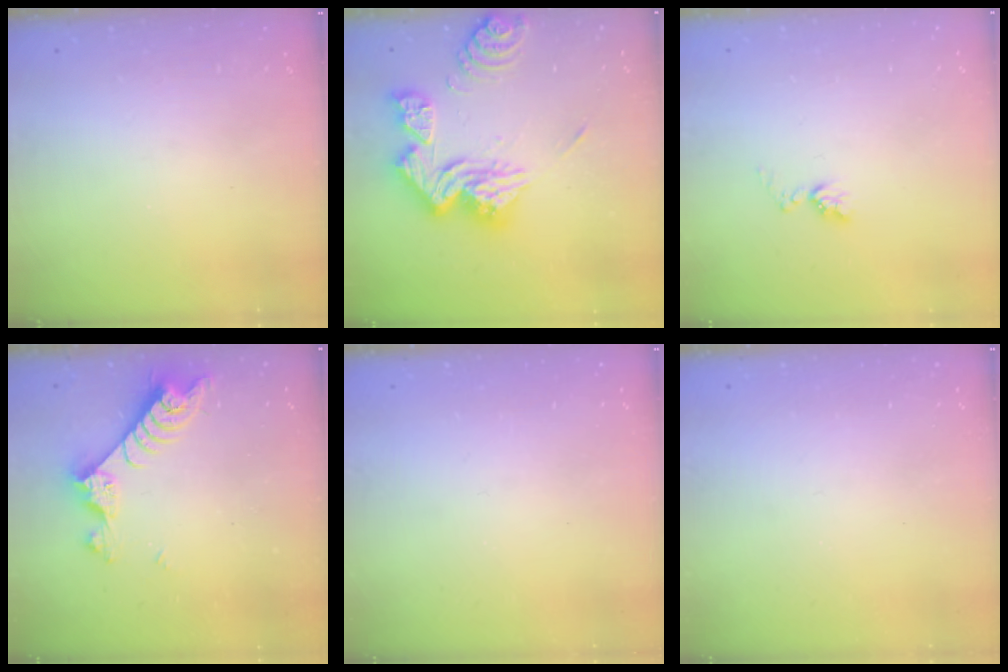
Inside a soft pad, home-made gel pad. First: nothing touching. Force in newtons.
{"total": 18.9, "press": 18.7, "slide": 2.2}
{"total": 5.0, "press": 5.0, "slide": 0.6}
{"total": 7.0, "press": 7.0, "slide": 0.7}
{"total": 0.0}
{"total": 0.0}